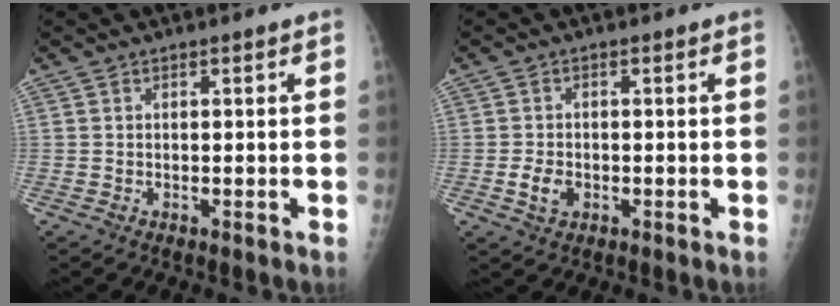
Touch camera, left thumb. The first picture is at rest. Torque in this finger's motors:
{"motor_torque": [-0.27, 0.26, 0.02, 0.03, 0.00]}